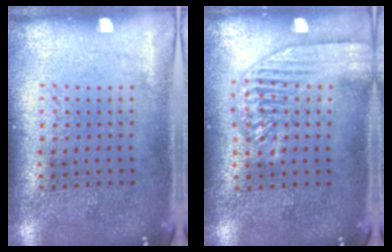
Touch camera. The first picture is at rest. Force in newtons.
{"total": 1.9, "press": 1.9, "slide": 0.2}